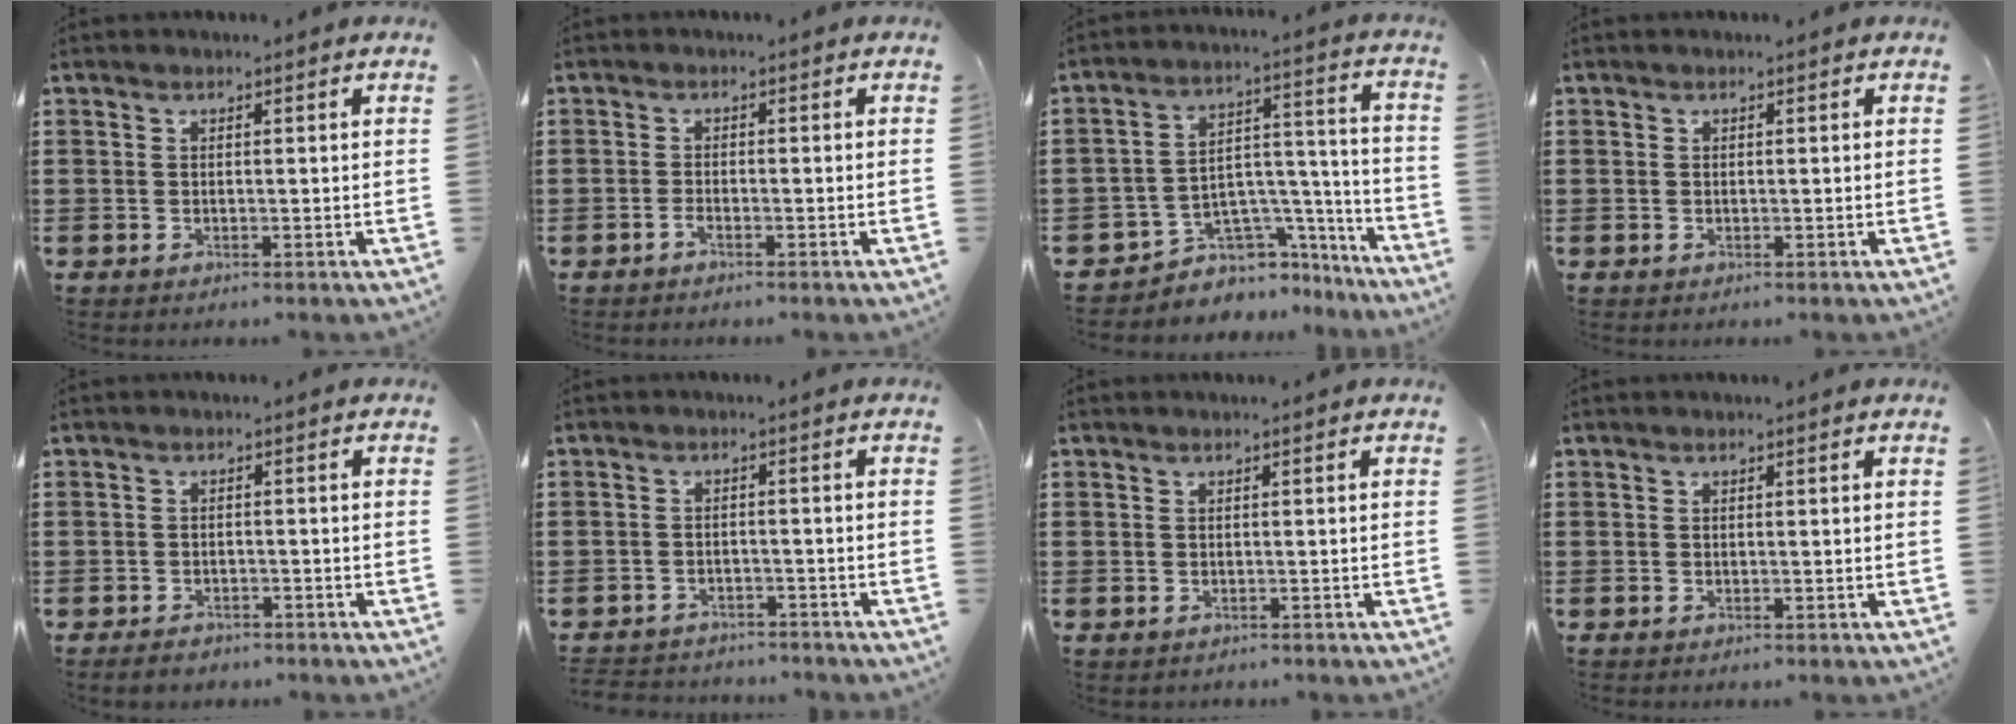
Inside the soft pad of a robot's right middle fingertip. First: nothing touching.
{"total": 1.0, "force": [-0.7, 0.1, 0.6], "torque": [-0.014, -0.004, -0.013]}
{"total": 5.5, "force": [-4.4, 3.3, 0.2], "torque": [-0.014, 0.002, -0.083]}
{"total": 0.0}
{"total": 1.8, "force": [-1.6, 0.7, 0.5], "torque": [-0.012, 0.003, -0.034]}
{"total": 2.8, "force": [-2.7, 0.4, -0.3], "torque": [-0.002, -0.002, -0.061]}
{"total": 0.0}
{"total": 0.0}